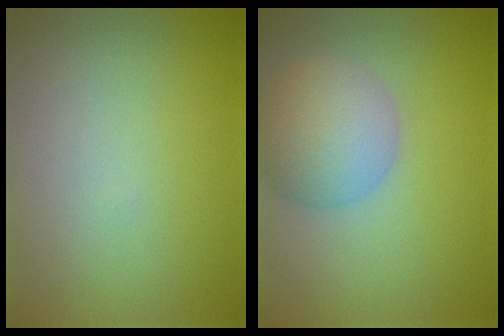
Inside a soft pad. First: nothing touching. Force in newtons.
{"total": 5.6, "press": 5.5, "slide": 0.4}